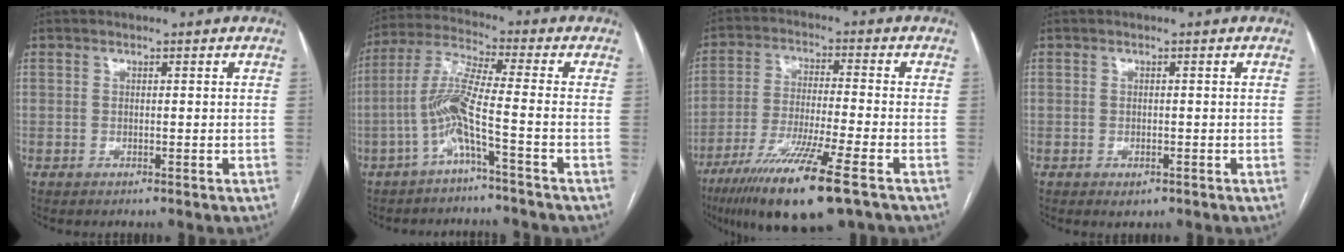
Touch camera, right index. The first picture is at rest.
{"total": 7.6, "force": [-2.9, -1.0, 6.9], "torque": [-0.150, 0.016, -0.062]}
{"total": 14.7, "force": [-8.8, 0.2, 11.8], "torque": [-0.229, -0.041, -0.154]}
{"total": 1.3, "force": [-0.7, 0.7, 0.9], "torque": [-0.014, -0.001, -0.001]}